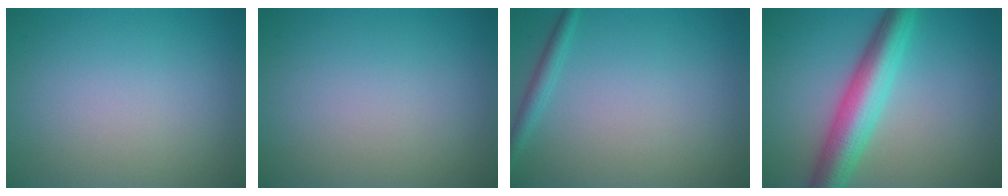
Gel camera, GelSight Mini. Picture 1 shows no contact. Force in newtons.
{"total": 0.0}
{"total": 1.5, "press": 1.4, "slide": 0.1}
{"total": 6.4, "press": 6.4, "slide": 0.2}